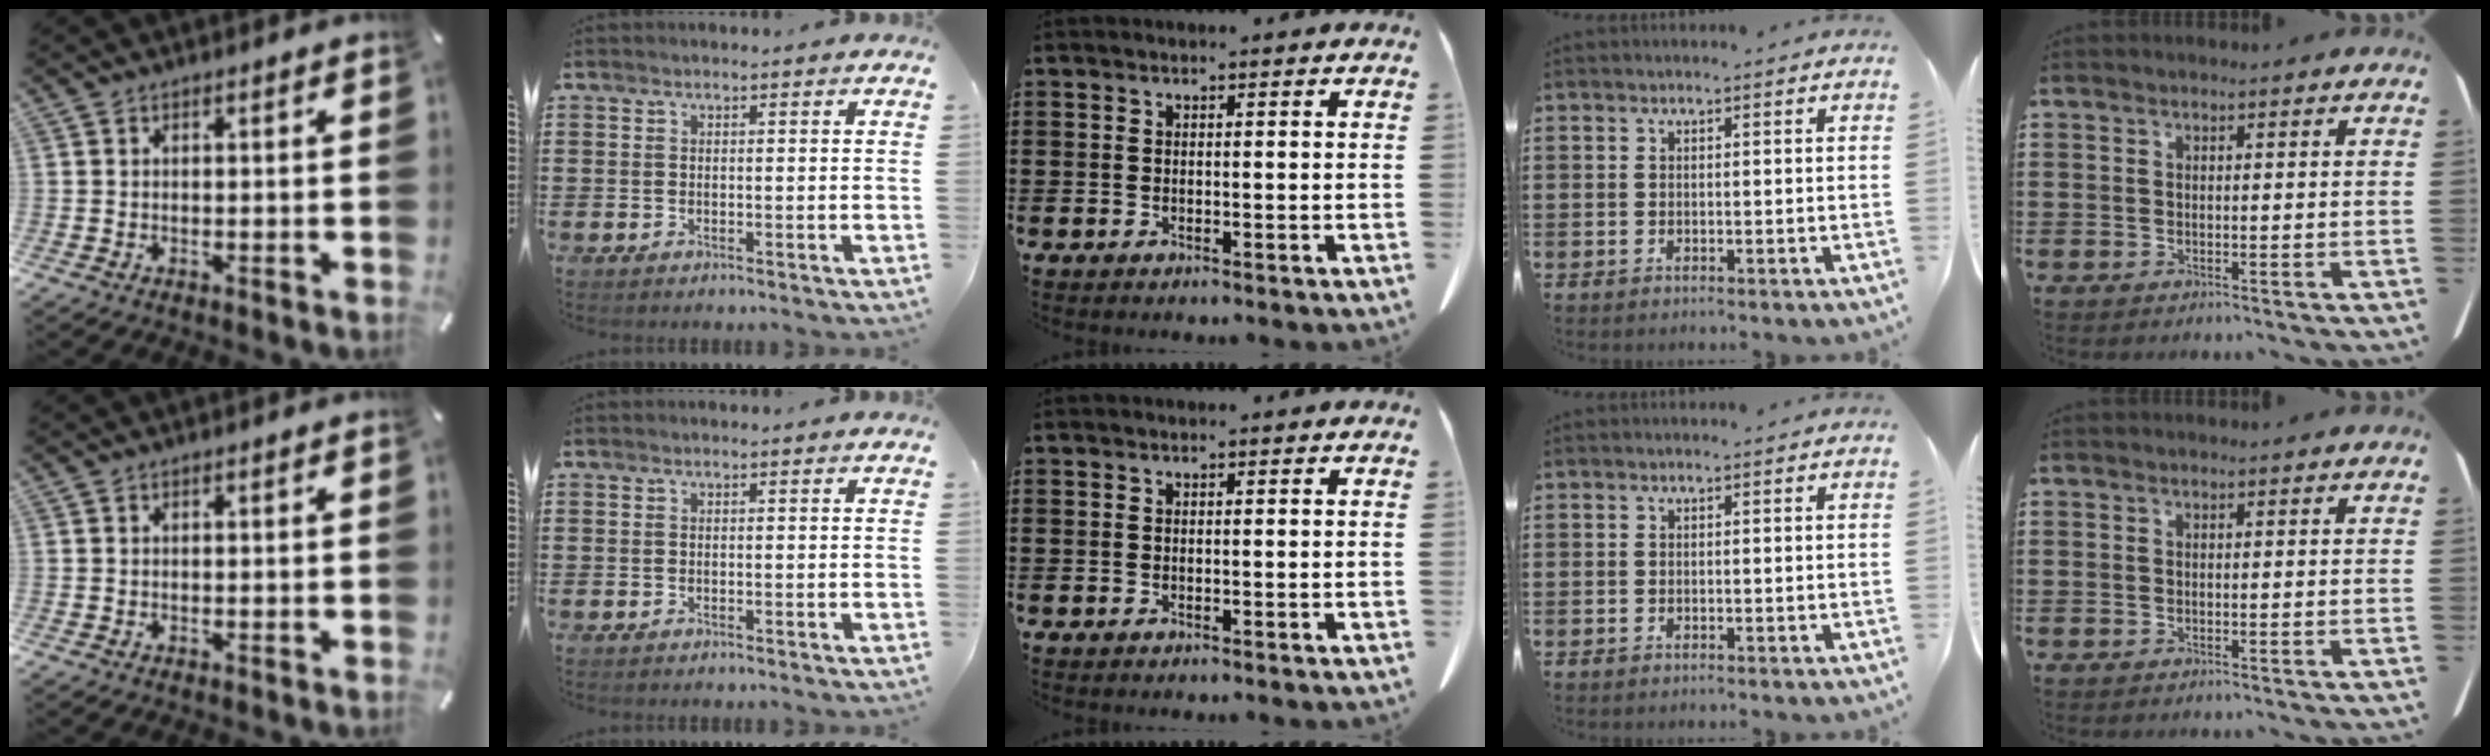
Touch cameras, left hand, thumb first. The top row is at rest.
{}